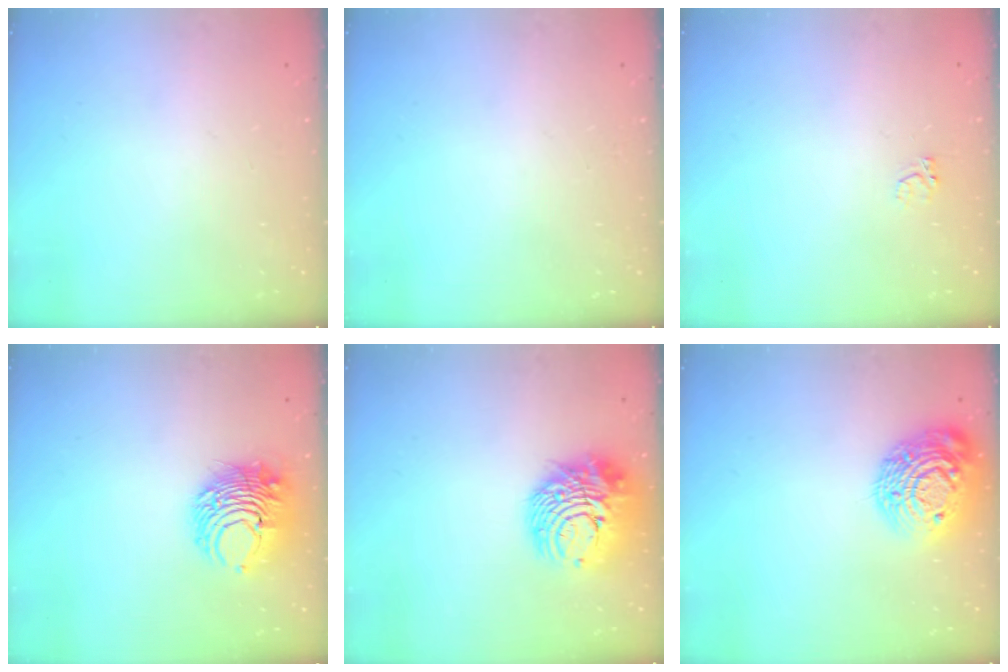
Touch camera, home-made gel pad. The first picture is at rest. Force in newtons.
{"total": 0.0}
{"total": 2.4, "press": 2.3, "slide": 0.5}
{"total": 9.2, "press": 9.2, "slide": 0.2}
{"total": 13.4, "press": 13.3, "slide": 1.5}
{"total": 18.0, "press": 18.0, "slide": 0.9}